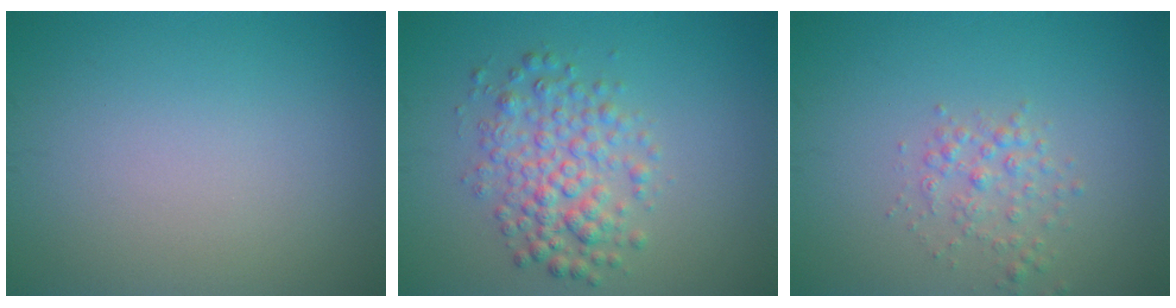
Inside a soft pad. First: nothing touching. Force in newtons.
{"total": 4.1, "press": 4.1, "slide": 0.1}
{"total": 1.9, "press": 1.9, "slide": 0.1}